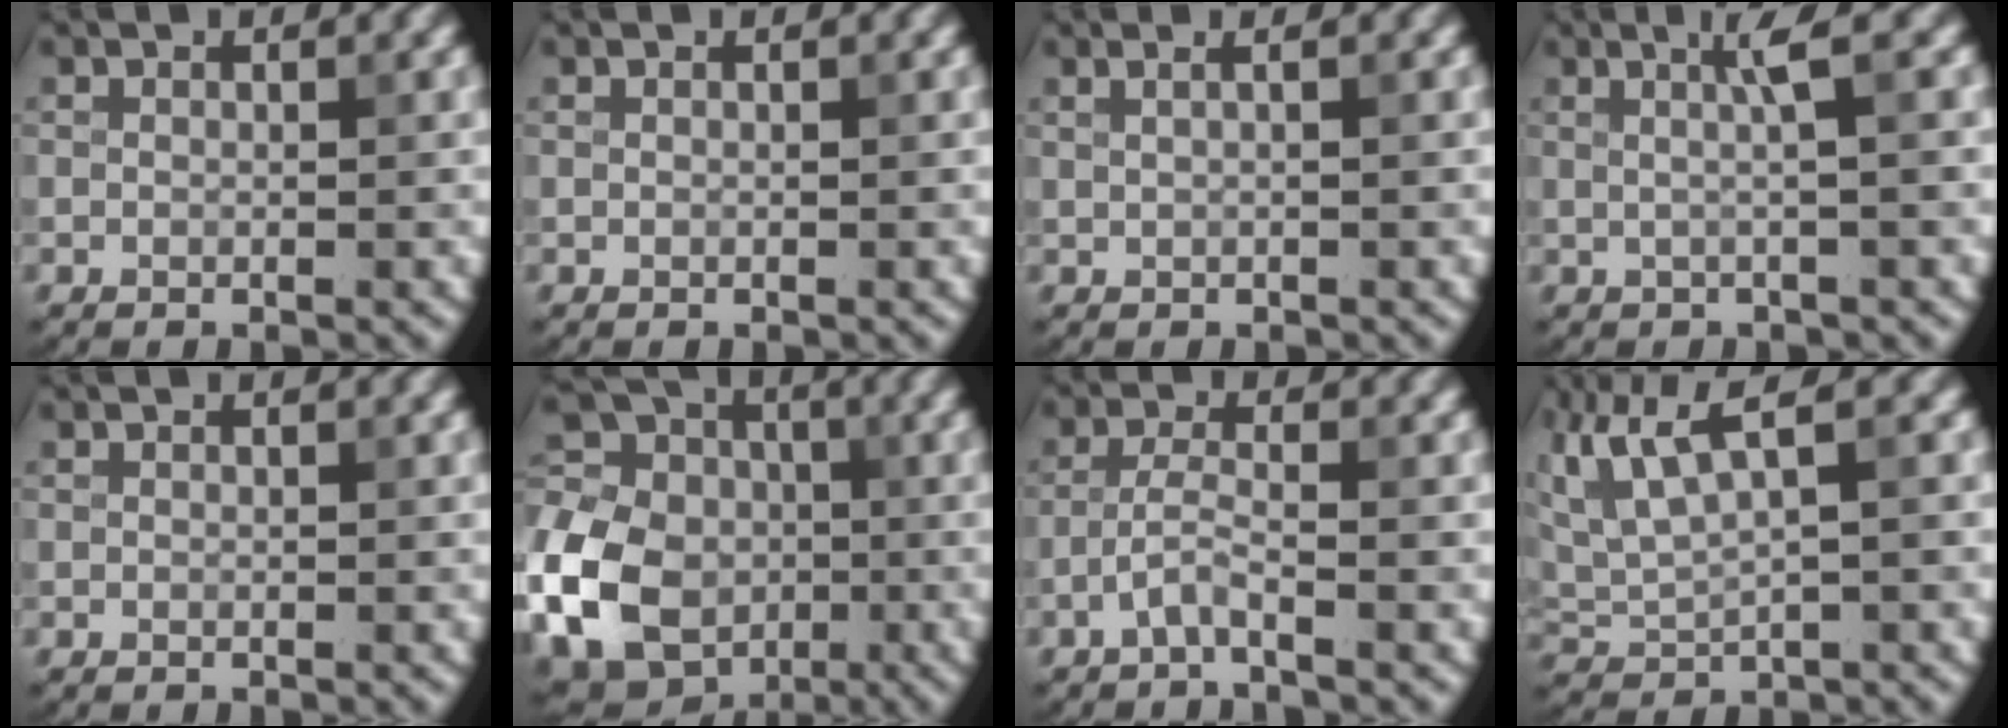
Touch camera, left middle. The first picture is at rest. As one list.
[{"total": 0.0}, {"total": 2.6, "force": [1.2, 1.4, 1.9], "torque": [-0.008, 0.011, -0.011]}, {"total": 2.6, "force": [0.3, 0.3, 2.6], "torque": [-0.046, 0.007, 0.003]}, {"total": 0.0}, {"total": 13.1, "force": [-4.0, 10.2, 7.2], "torque": [-0.189, -0.011, -0.098]}, {"total": 2.0, "force": [-1.2, 0.2, 1.6], "torque": [-0.034, 0.009, -0.031]}, {"total": 5.6, "force": [3.0, 1.6, 4.4], "torque": [-0.101, 0.015, 0.058]}]